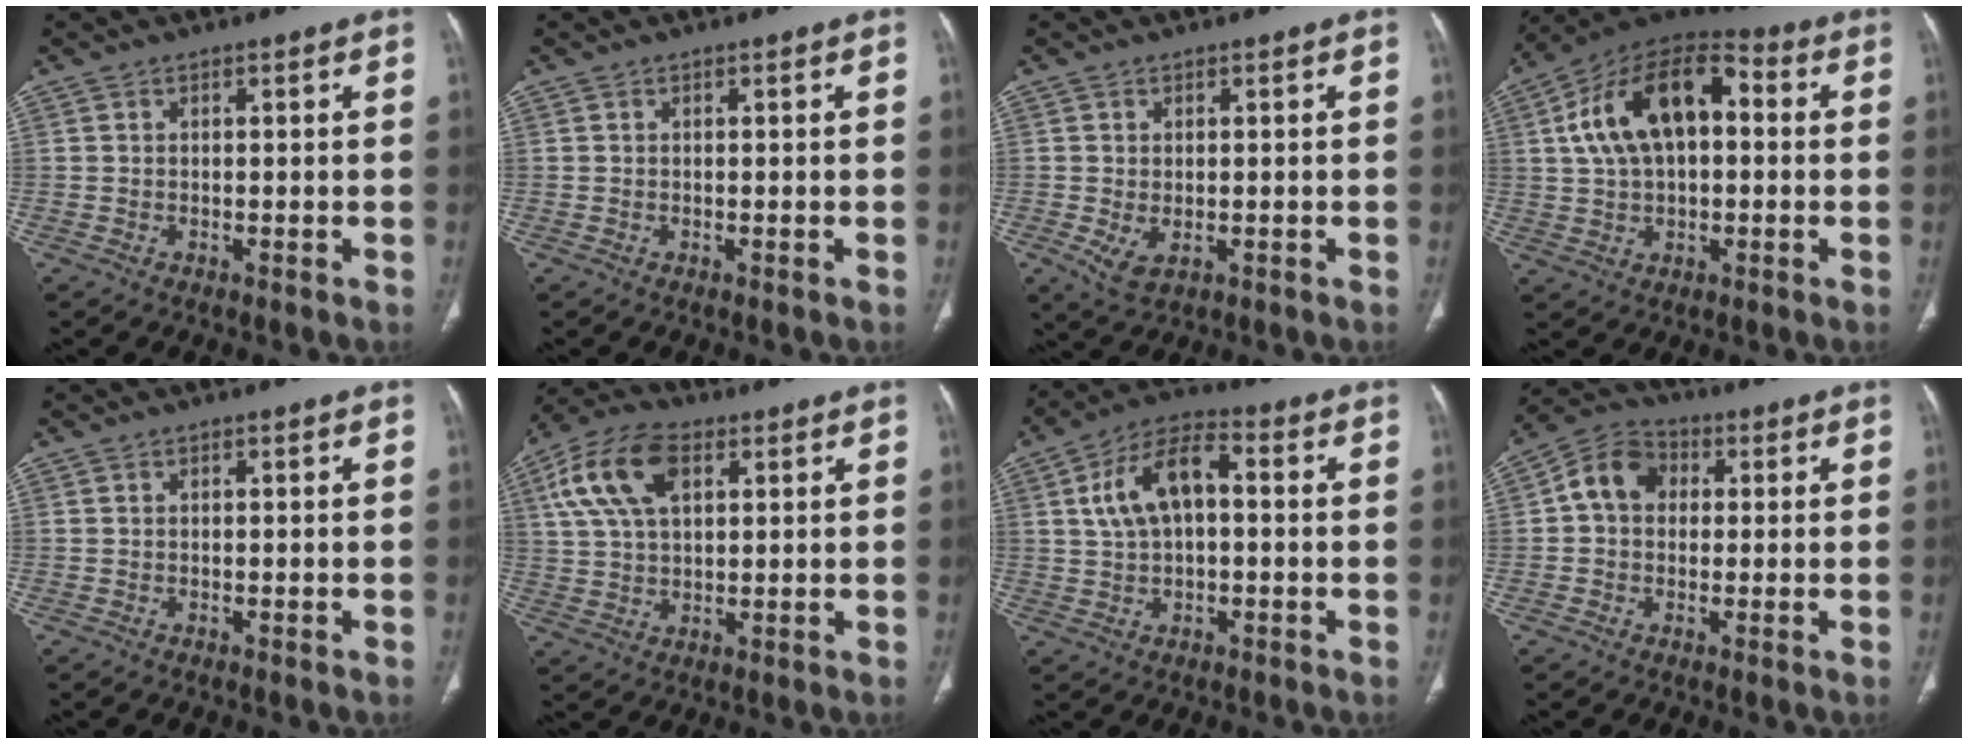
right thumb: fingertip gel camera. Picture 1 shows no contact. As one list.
[{"total": 0.0}, {"total": 3.9, "force": [-0.8, 2.4, 3.1], "torque": [-0.061, -0.008, -0.002]}, {"total": 17.9, "force": [3.0, 10.3, 14.4], "torque": [-0.236, 0.035, 0.043]}, {"total": 0.0}, {"total": 13.4, "force": [4.9, 7.5, 10.0], "torque": [-0.196, 0.011, 0.091]}, {"total": 11.1, "force": [1.6, 6.1, 9.2], "torque": [-0.169, 0.028, 0.023]}, {"total": 8.5, "force": [1.2, 6.7, 5.0], "torque": [-0.075, 0.023, 0.007]}]